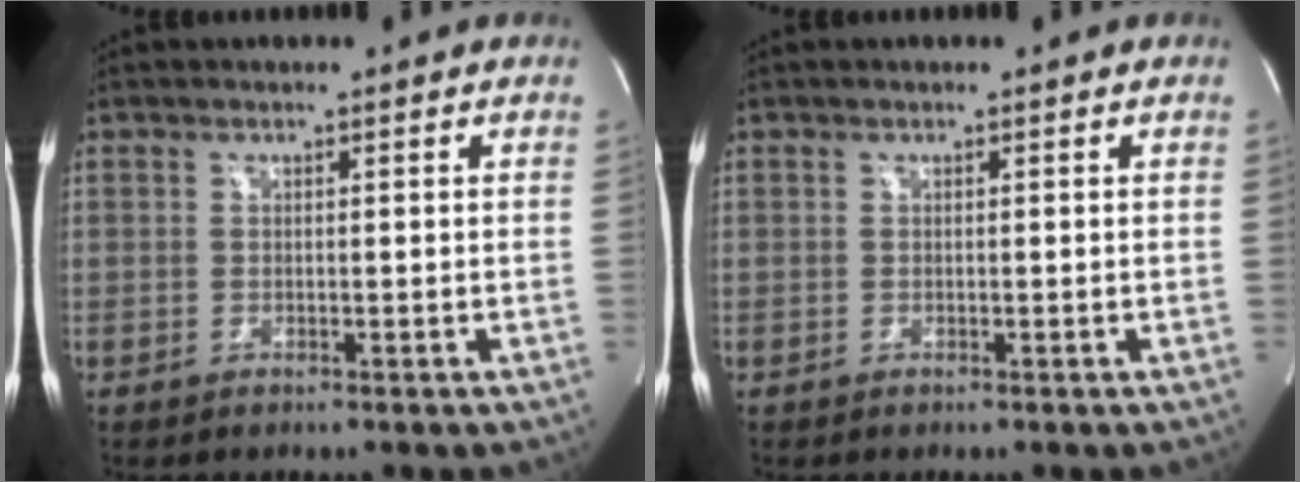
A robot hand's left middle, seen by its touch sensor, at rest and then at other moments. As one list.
[{"total": 0.0}]